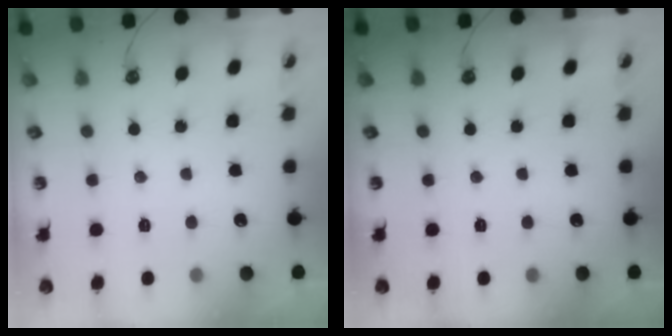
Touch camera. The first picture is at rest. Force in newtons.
{"total": 0.0}